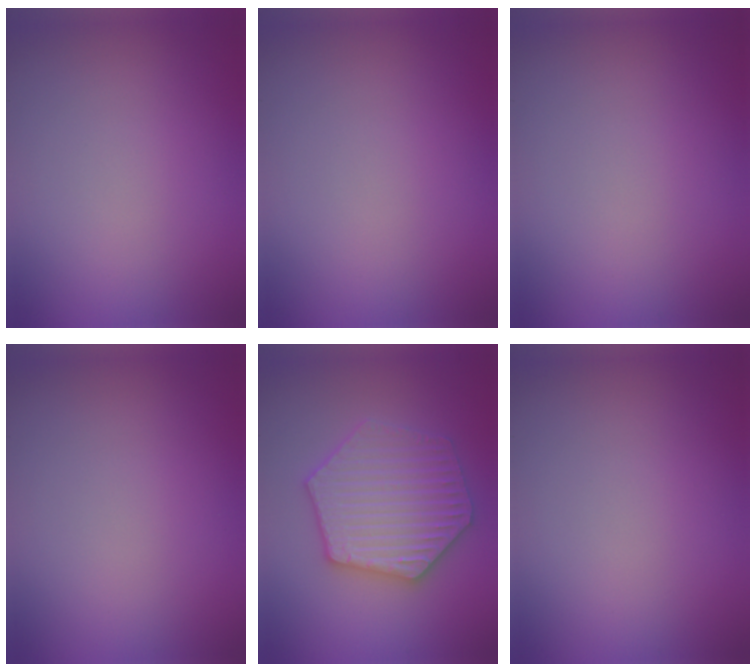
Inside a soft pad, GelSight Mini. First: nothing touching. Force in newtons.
{"total": 0.0}
{"total": 0.0}
{"total": 0.0}
{"total": 6.3, "press": 6.3, "slide": 1.0}
{"total": 0.0}